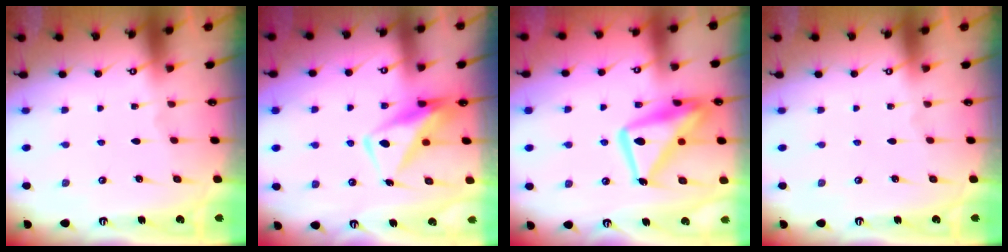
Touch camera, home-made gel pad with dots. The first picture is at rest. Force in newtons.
{"total": 8.9, "press": 8.9, "slide": 0.9}
{"total": 17.7, "press": 17.7, "slide": 1.6}
{"total": 0.0}